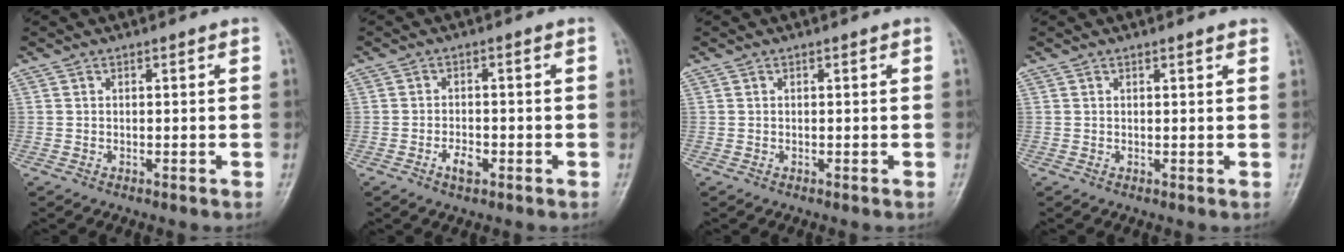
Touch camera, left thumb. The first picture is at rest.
{"total": 3.1, "force": [-1.5, 1.5, 2.2], "torque": [-0.037, 0.008, -0.025]}
{"total": 0.0}
{"total": 1.3, "force": [1.1, 0.2, 0.8], "torque": [-0.005, 0.000, 0.013]}